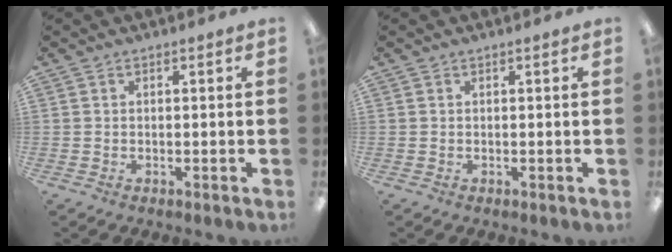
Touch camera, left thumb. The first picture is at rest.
{"total": 0.0}